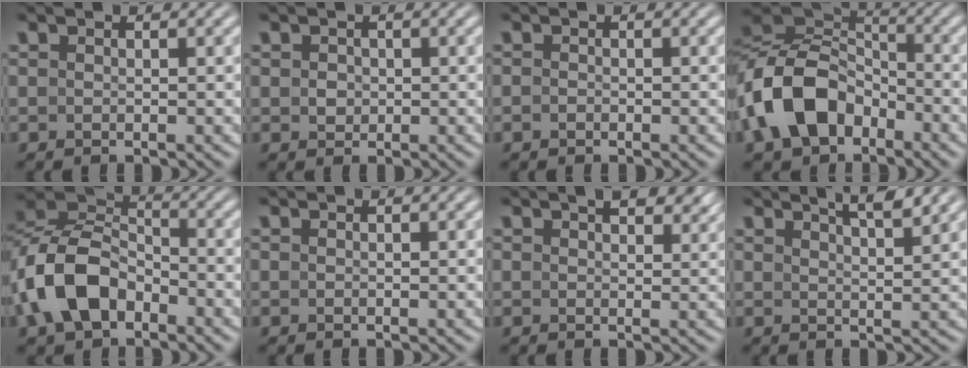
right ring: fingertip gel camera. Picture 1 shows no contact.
{"total": 0.8, "force": [0.1, 0.7, 0.4], "torque": [-0.007, -0.003, 0.009]}
{"total": 0.6, "force": [-0.5, 0.1, 0.1], "torque": [-0.006, -0.006, -0.008]}
{"total": 9.2, "force": [-1.7, 7.1, 5.6], "torque": [-0.140, -0.027, -0.022]}
{"total": 7.6, "force": [-1.9, 5.7, 4.7], "torque": [-0.122, -0.014, -0.030]}
{"total": 0.0}
{"total": 3.0, "force": [2.1, 1.1, 1.9], "torque": [-0.015, 0.006, 0.031]}
{"total": 4.0, "force": [3.4, 0.3, 2.1], "torque": [-0.023, 0.003, 0.058]}